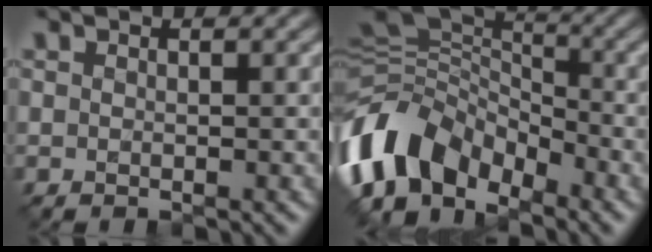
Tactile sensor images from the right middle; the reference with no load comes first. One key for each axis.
{"total": 9.9, "fx": -5.3, "fy": 6.1, "fz": 5.7, "tx": -0.107, "ty": 0.001, "tz": -0.111}